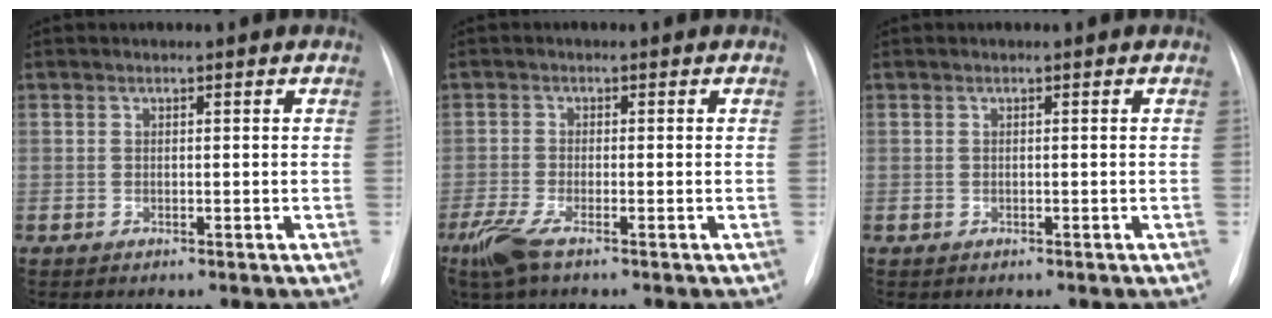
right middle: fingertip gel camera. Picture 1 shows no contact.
{"total": 4.6, "force": [-2.9, 0.8, 3.4], "torque": [-0.084, -0.014, -0.060]}
{"total": 0.0}